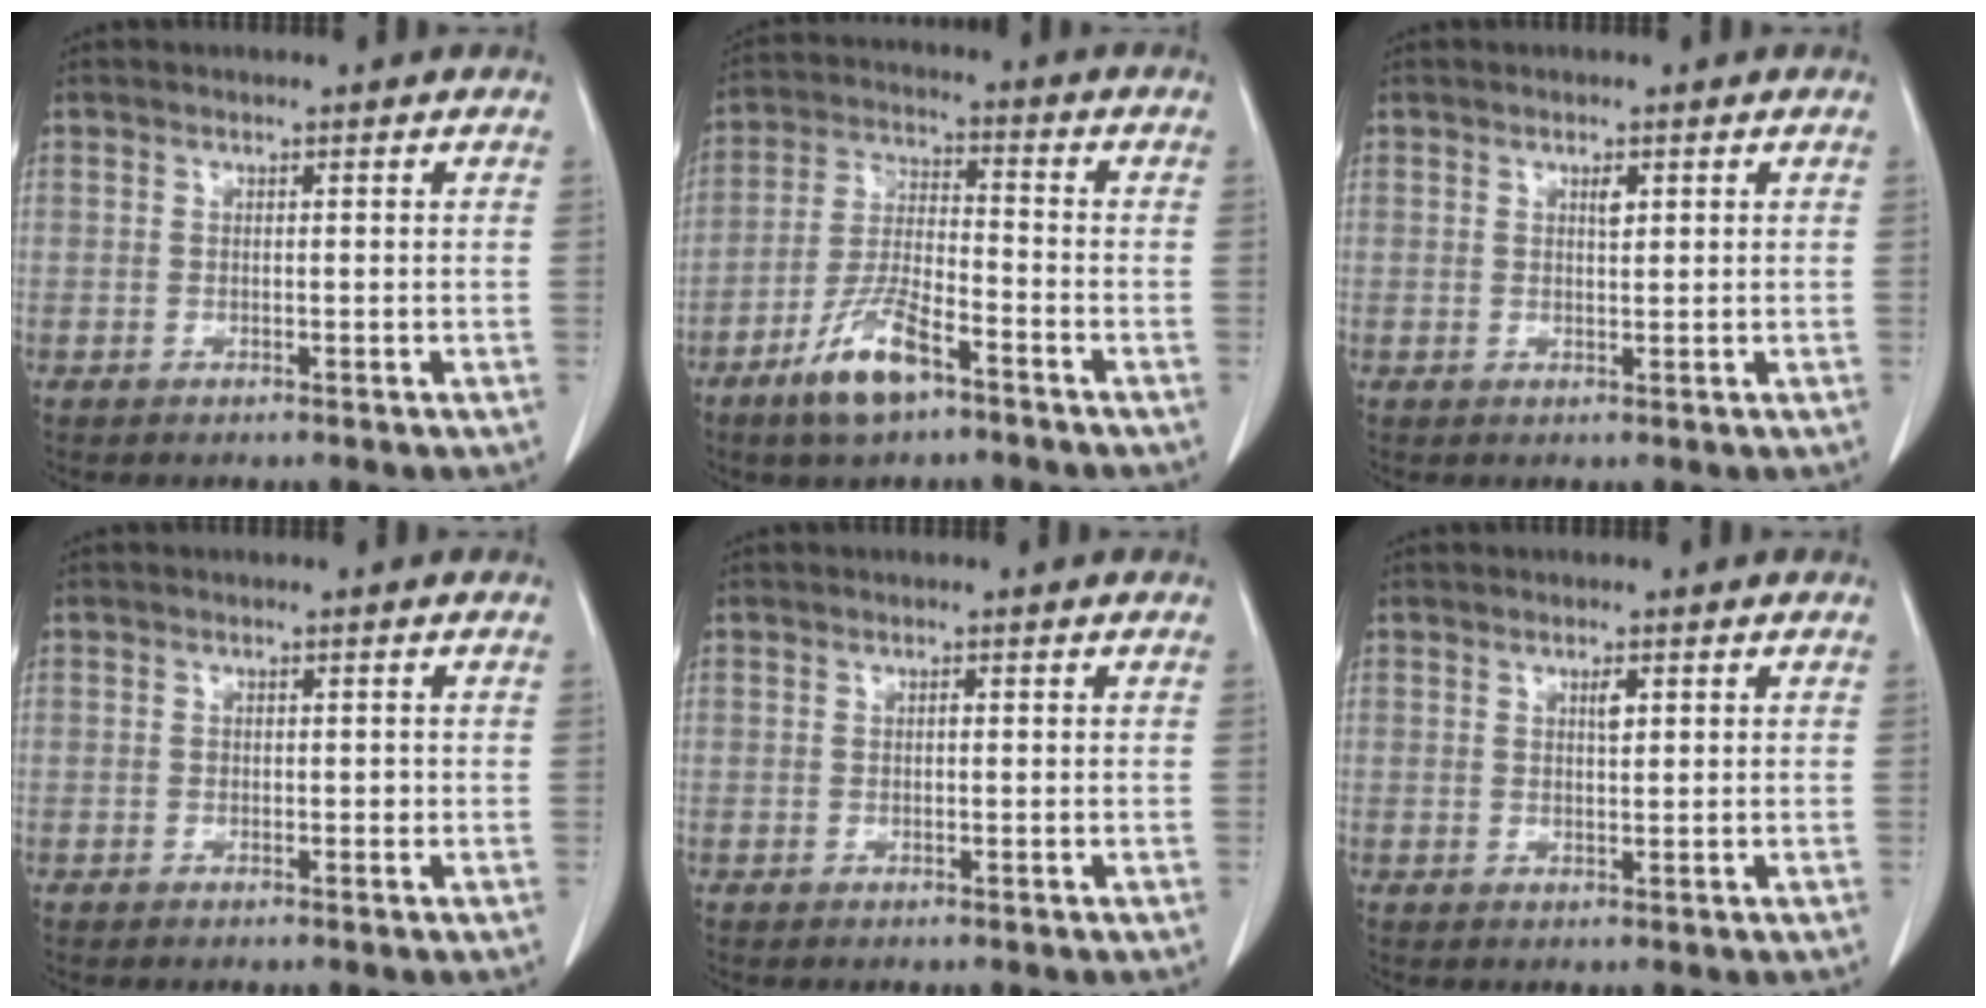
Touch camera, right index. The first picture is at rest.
{"total": 9.7, "force": [-6.1, 2.6, 7.1], "torque": [-0.148, -0.009, -0.115]}
{"total": 1.2, "force": [0.6, 0.4, 1.0], "torque": [-0.018, -0.003, 0.009]}
{"total": 0.7, "force": [-0.1, 0.5, 0.5], "torque": [-0.001, 0.004, -0.001]}
{"total": 0.0}
{"total": 1.3, "force": [0.6, 0.3, 1.2], "torque": [-0.021, -0.001, 0.009]}